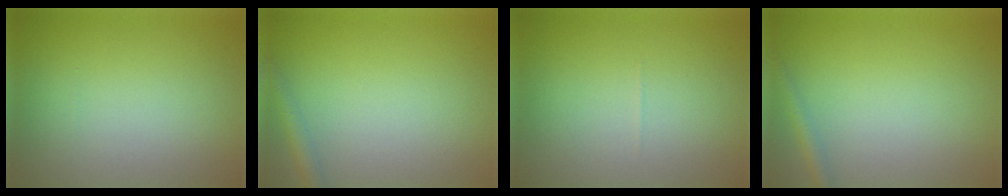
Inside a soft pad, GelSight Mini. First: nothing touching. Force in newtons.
{"total": 1.7, "press": 1.7, "slide": 0.1}
{"total": 0.0}
{"total": 1.4, "press": 1.4, "slide": 0.1}